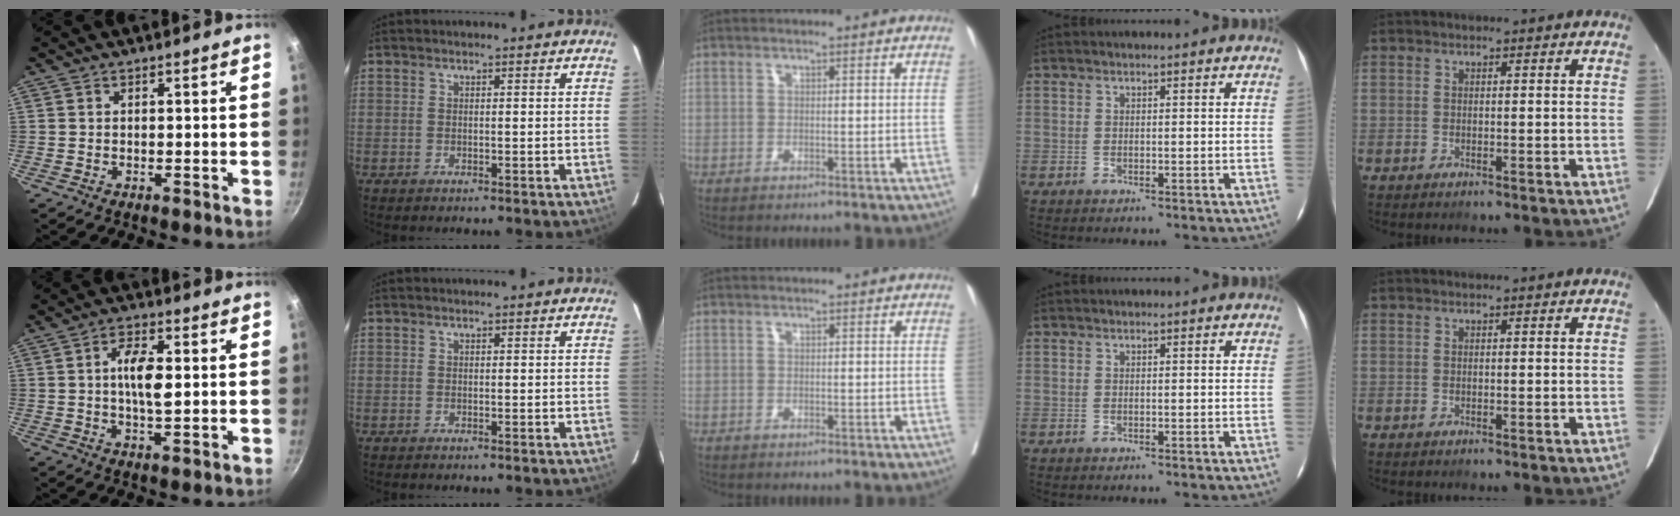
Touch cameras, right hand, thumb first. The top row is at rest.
{"thumb": {"total": 6.8, "force": [0.7, 2.5, 6.3], "torque": [-0.115, -0.001, 0.008]}}